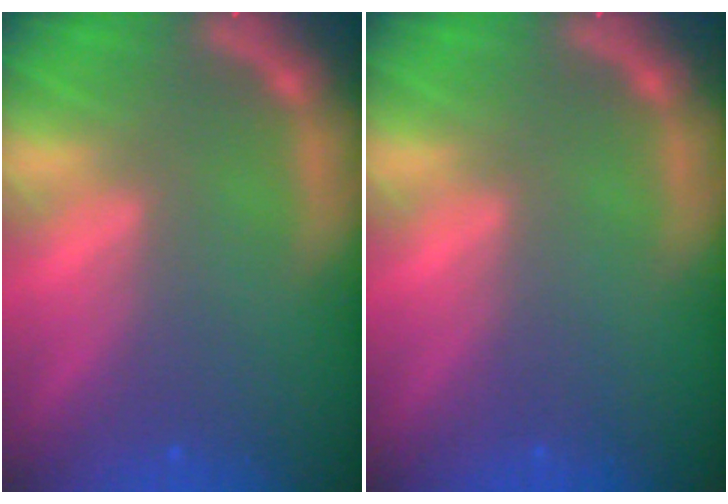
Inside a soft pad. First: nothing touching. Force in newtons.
{"total": 0.0}